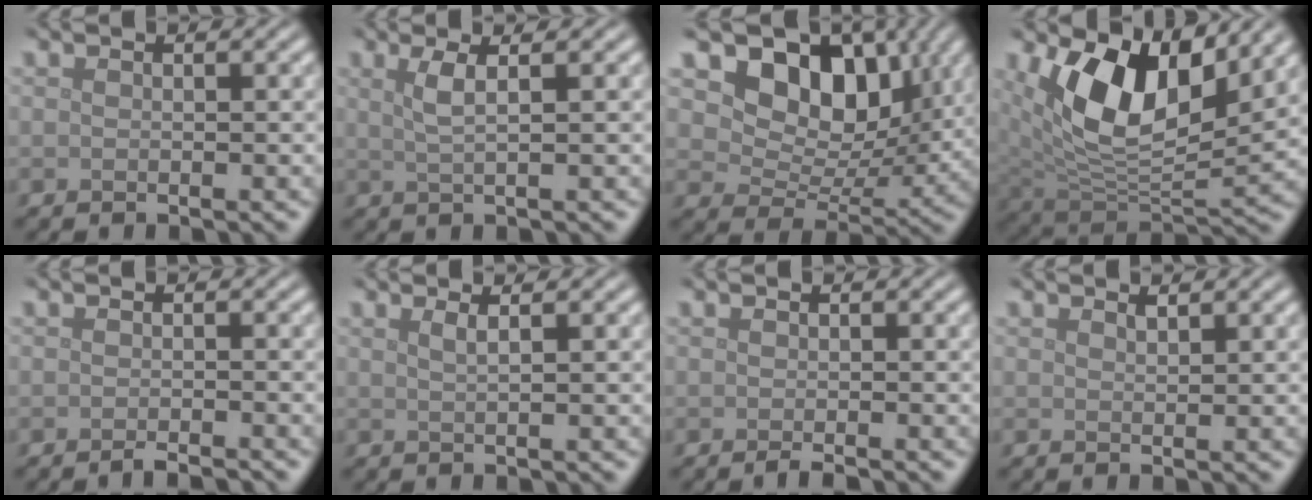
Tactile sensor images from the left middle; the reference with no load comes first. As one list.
[{"total": 2.3, "force": [0.7, 0.7, 2.1], "torque": [-0.035, -0.001, 0.008]}, {"total": 9.5, "force": [4.1, 6.4, 5.8], "torque": [-0.080, -0.008, 0.065]}, {"total": 10.8, "force": [4.2, 5.8, 8.1], "torque": [-0.149, -0.015, 0.077]}, {"total": 1.5, "force": [-1.3, 0.1, 0.8], "torque": [-0.005, -0.001, -0.022]}, {"total": 1.7, "force": [0.8, 0.7, 1.3], "torque": [-0.011, 0.002, -0.002]}, {"total": 0.6, "force": [-0.5, 0.0, 0.4], "torque": [-0.006, 0.000, -0.009]}, {"total": 0.7, "force": [0.6, 0.1, 0.3], "torque": [-0.004, -0.003, 0.012]}]